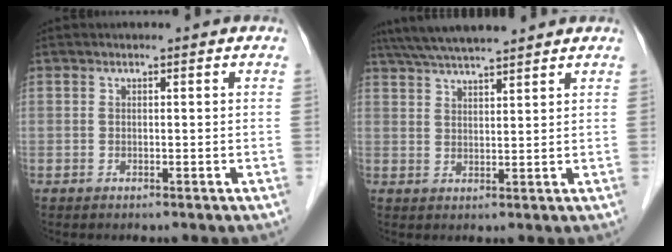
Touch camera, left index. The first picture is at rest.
{"total": 9.9, "force": [8.9, 0.5, 4.4], "torque": [-0.078, 0.031, 0.140]}